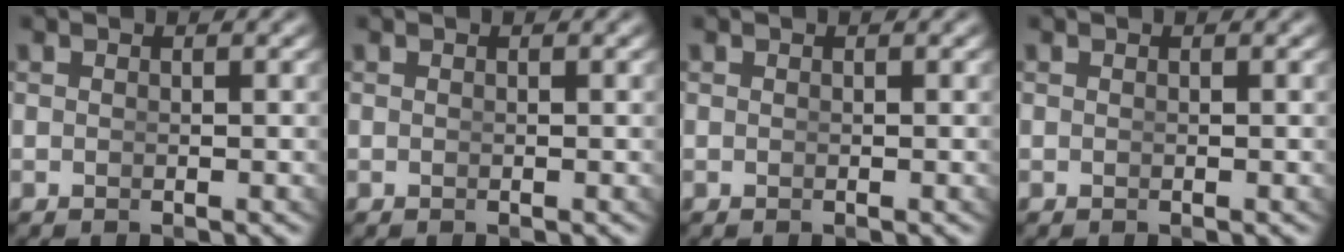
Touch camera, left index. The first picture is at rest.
{"total": 0.0}
{"total": 0.0}
{"total": 0.0}